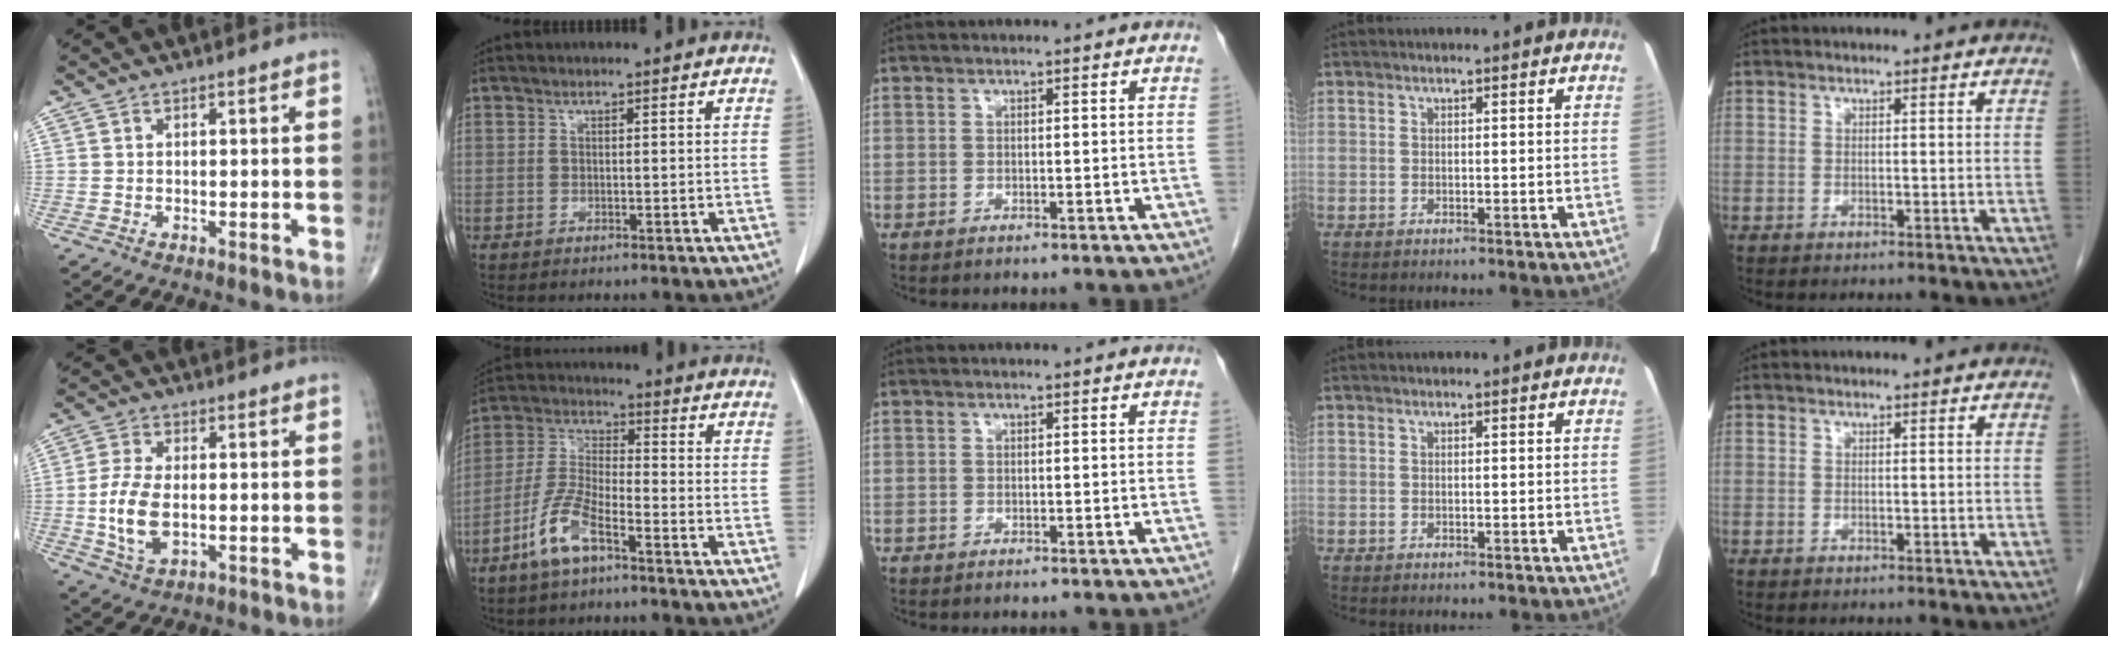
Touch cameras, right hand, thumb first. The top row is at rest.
{"thumb": {"total": 8.8, "force": [-1.1, 4.7, 7.3], "torque": [-0.153, -0.002, -0.019]}, "index": {"total": 8.6, "force": [-5.1, 2.3, 6.5], "torque": [-0.146, -0.003, -0.104]}}